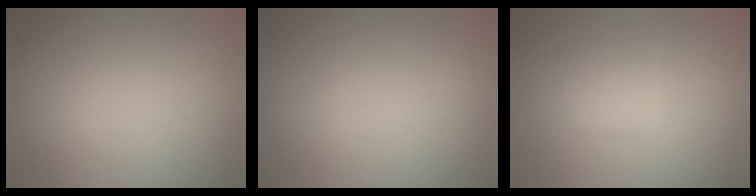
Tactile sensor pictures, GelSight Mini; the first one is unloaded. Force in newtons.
{"total": 0.0}
{"total": 1.8, "press": 1.8, "slide": 0.1}